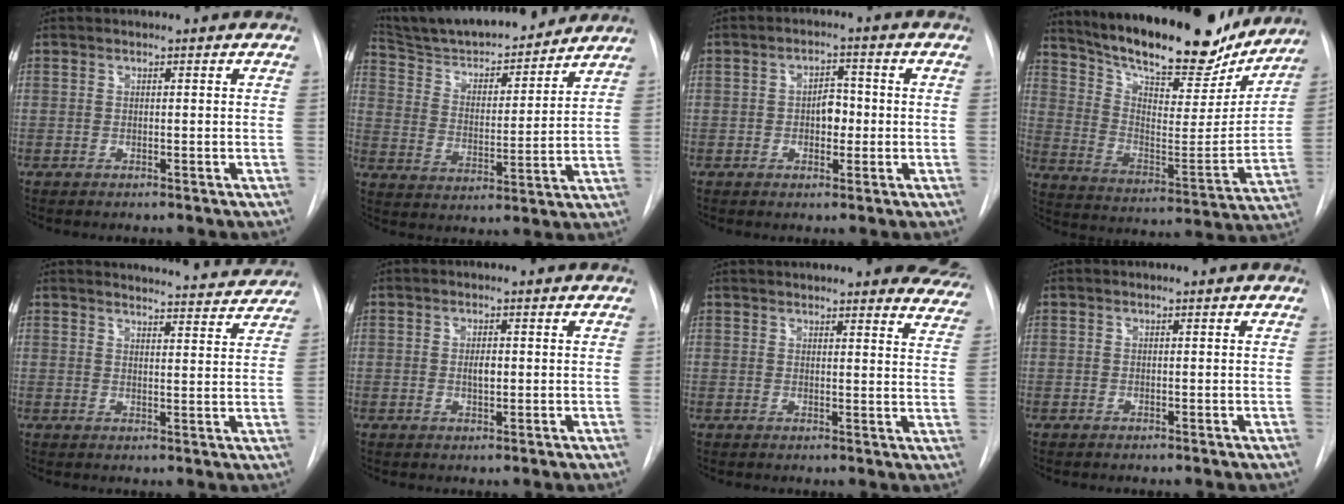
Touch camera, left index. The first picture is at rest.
{"total": 18.4, "force": [16.8, 3.2, 6.6], "torque": [-0.105, -0.001, 0.261]}
{"total": 3.8, "force": [-1.1, 2.3, 2.8], "torque": [-0.037, 0.004, -0.019]}
{"total": 24.7, "force": [21.0, 6.5, 11.4], "torque": [-0.189, -0.029, 0.301]}
{"total": 14.6, "force": [14.2, 2.0, 2.4], "torque": [-0.012, -0.038, 0.147]}
{"total": 1.8, "force": [-0.6, 0.8, 1.5], "torque": [-0.027, -0.005, -0.011]}
{"total": 17.9, "force": [16.5, 3.6, 5.9], "torque": [-0.060, -0.037, 0.172]}
{"total": 0.0}